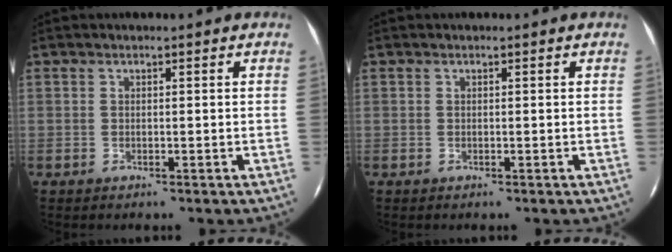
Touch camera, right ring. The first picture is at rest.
{"total": 0.0}